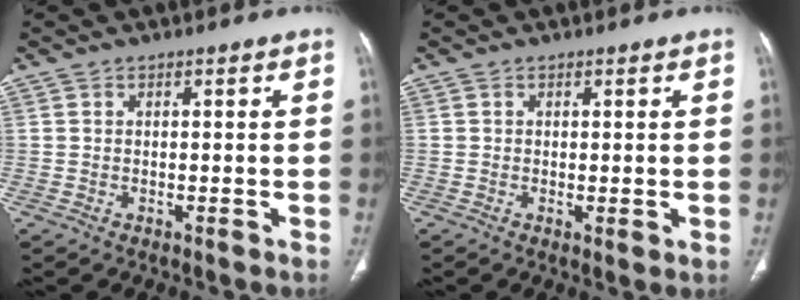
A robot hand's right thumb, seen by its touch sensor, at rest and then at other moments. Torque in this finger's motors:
{"motor_torque": [-0.15, -0.06, -0.32, -0.13, -0.01]}